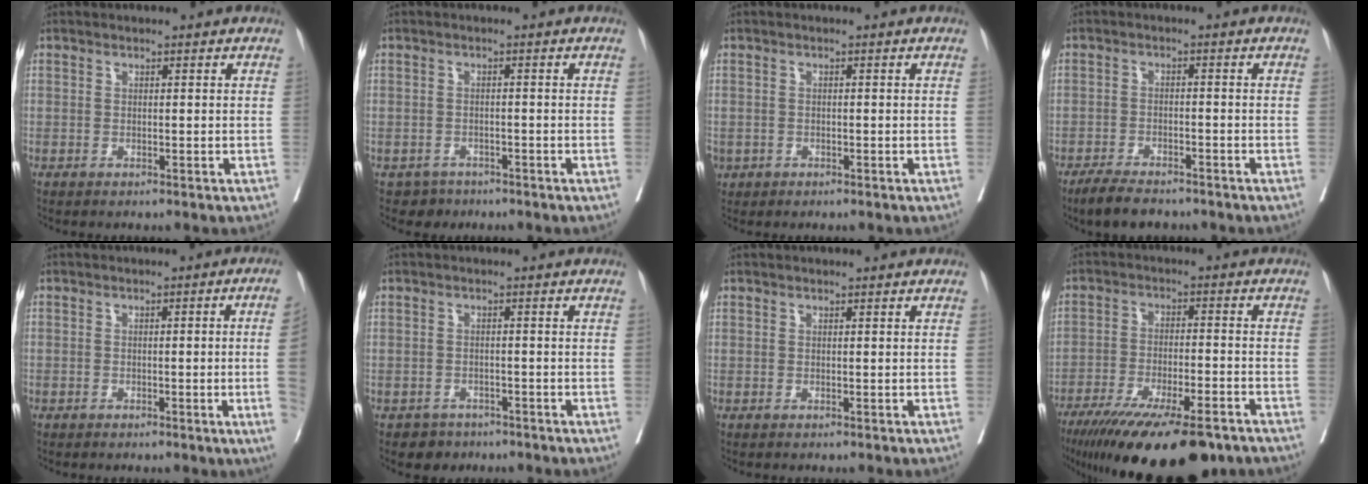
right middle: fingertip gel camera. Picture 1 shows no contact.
{"total": 1.4, "force": [-1.2, 0.6, -0.4], "torque": [0.001, 0.001, -0.021]}
{"total": 1.7, "force": [-0.9, 1.3, 0.6], "torque": [-0.020, -0.002, -0.011]}
{"total": 4.6, "force": [-3.9, 1.8, 1.6], "torque": [-0.034, -0.004, -0.062]}
{"total": 5.4, "force": [-1.1, -0.8, 5.2], "torque": [-0.064, -0.001, -0.018]}
{"total": 3.0, "force": [-2.2, 2.0, -0.1], "torque": [-0.010, 0.006, -0.034]}
{"total": 0.0}
{"total": 20.0, "force": [-15.1, 3.9, 12.5], "torque": [-0.186, -0.033, -0.235]}